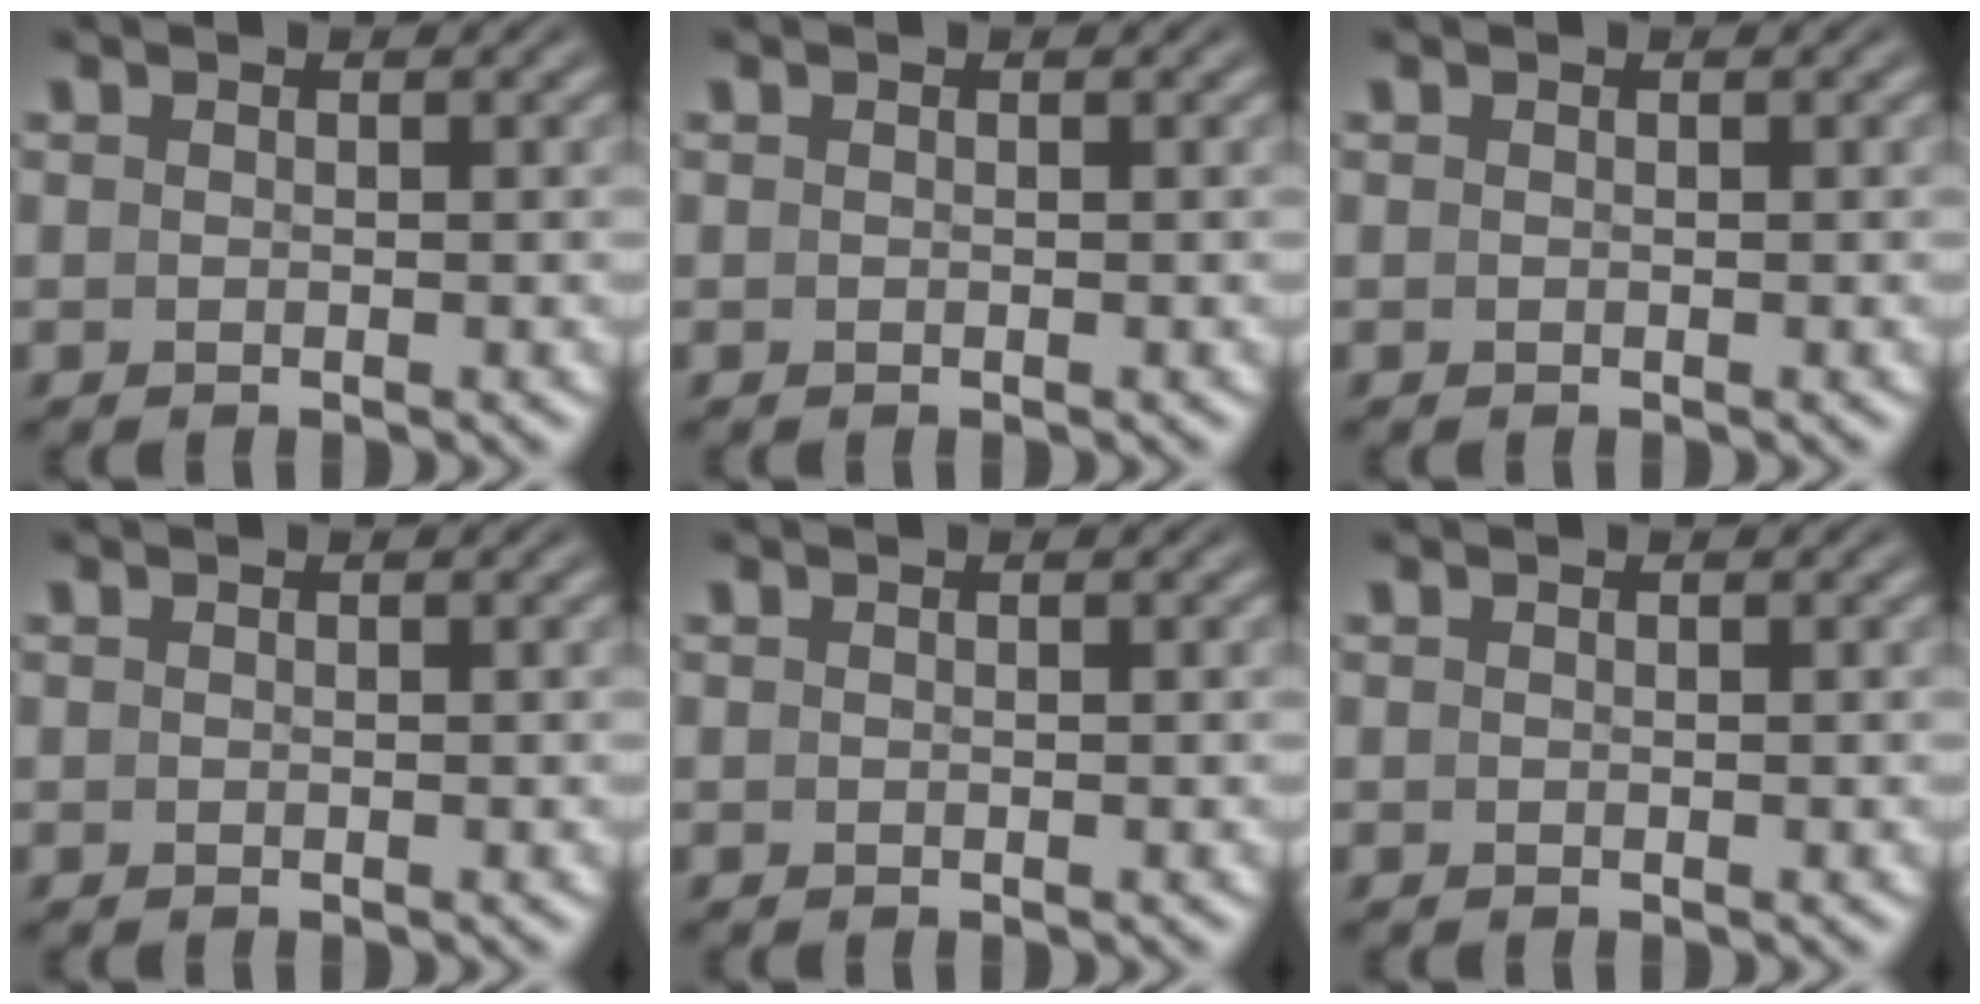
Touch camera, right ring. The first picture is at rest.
{"total": 0.0}
{"total": 0.0}
{"total": 0.0}
{"total": 0.0}
{"total": 0.0}